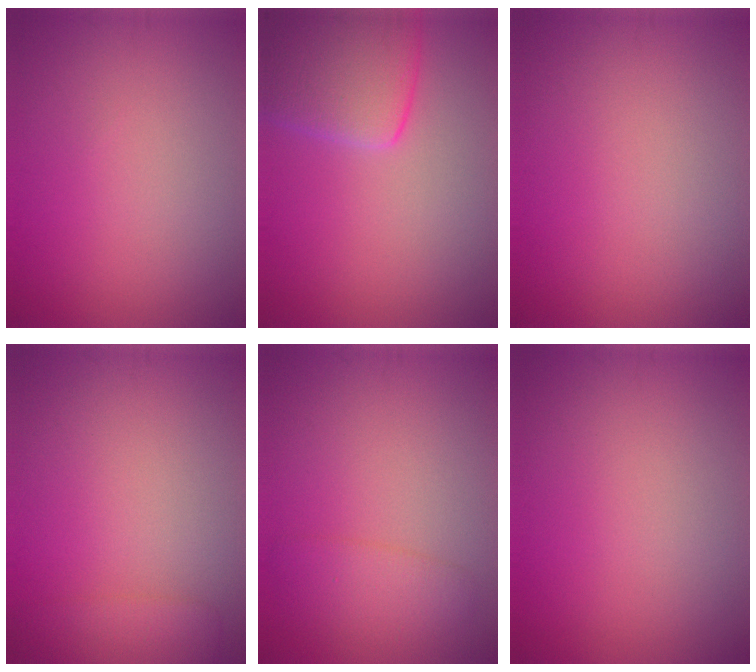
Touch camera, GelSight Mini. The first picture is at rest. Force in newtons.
{"total": 5.5, "press": 5.5, "slide": 0.2}
{"total": 0.0}
{"total": 2.4, "press": 2.3, "slide": 0.3}
{"total": 2.7, "press": 2.7, "slide": 0.2}
{"total": 0.0}